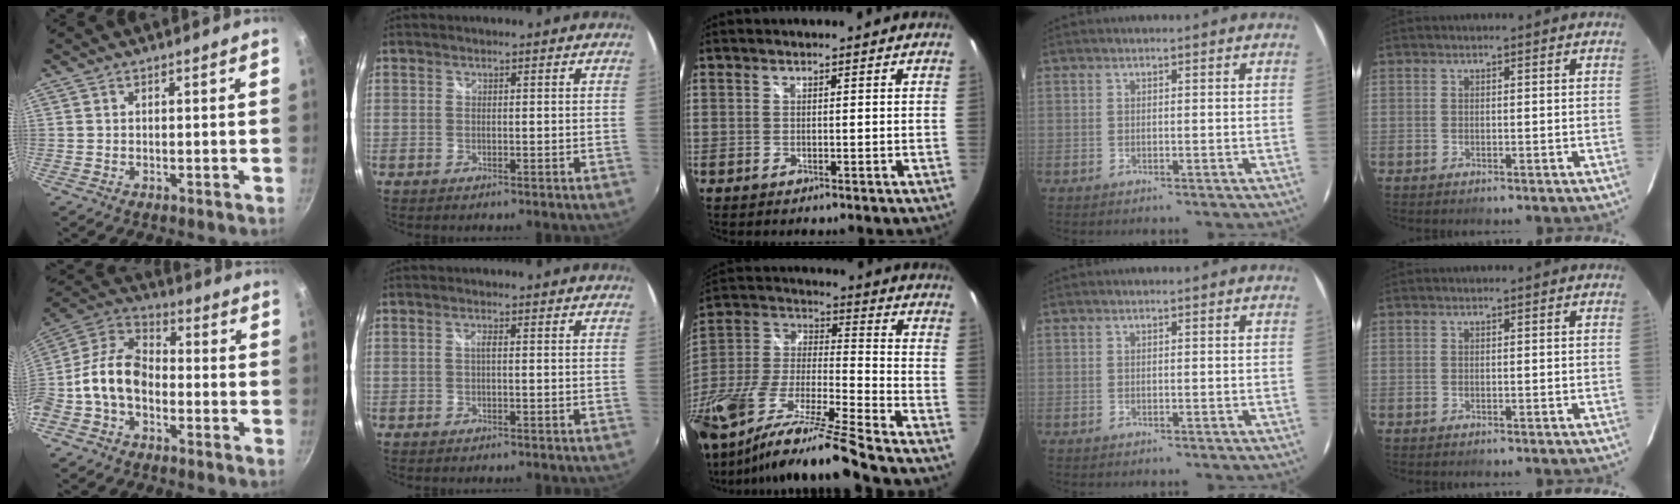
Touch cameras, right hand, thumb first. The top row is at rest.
{"thumb": {"total": 12.1, "force": [-2.8, 7.9, 8.7], "torque": [-0.150, 0.054, -0.074]}, "index": {"total": 1.0, "force": [-0.1, 0.0, 1.0], "torque": [-0.018, 0.004, -0.004]}, "middle": {"total": 23.4, "force": [-17.2, 0.7, 15.8], "torque": [-0.274, -0.050, -0.319]}}